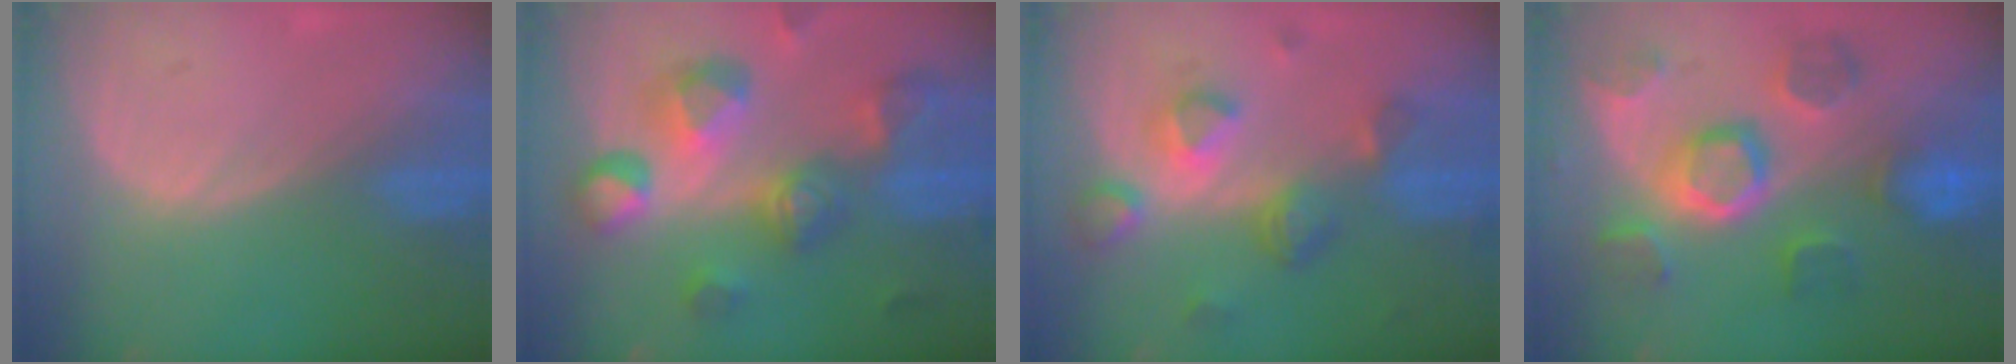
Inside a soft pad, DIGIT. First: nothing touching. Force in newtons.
{"total": 11.2, "press": 10.0, "slide": 5.0}
{"total": 7.8, "press": 7.0, "slide": 3.6}
{"total": 10.1, "press": 9.4, "slide": 3.8}